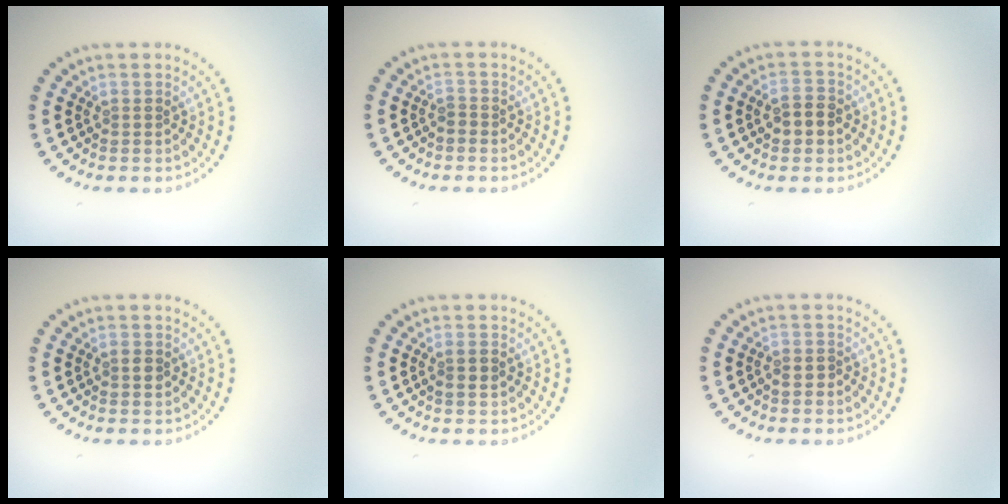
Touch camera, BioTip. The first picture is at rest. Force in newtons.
{"total": 0.5, "press": 0.3, "slide": 0.4}
{"total": 2.5, "press": 2.5, "slide": 0.1}
{"total": 1.0, "press": 1.0, "slide": 0.1}
{"total": 1.3, "press": 1.3, "slide": 0.3}
{"total": 0.6, "press": 0.5, "slide": 0.3}